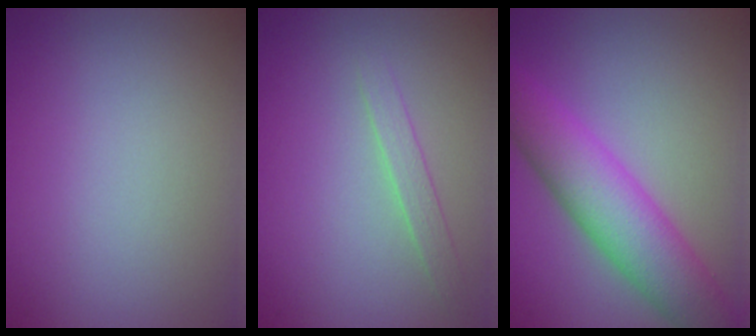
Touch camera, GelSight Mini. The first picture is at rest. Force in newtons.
{"total": 1.4, "press": 1.4, "slide": 0.0}
{"total": 6.8, "press": 6.8, "slide": 0.1}